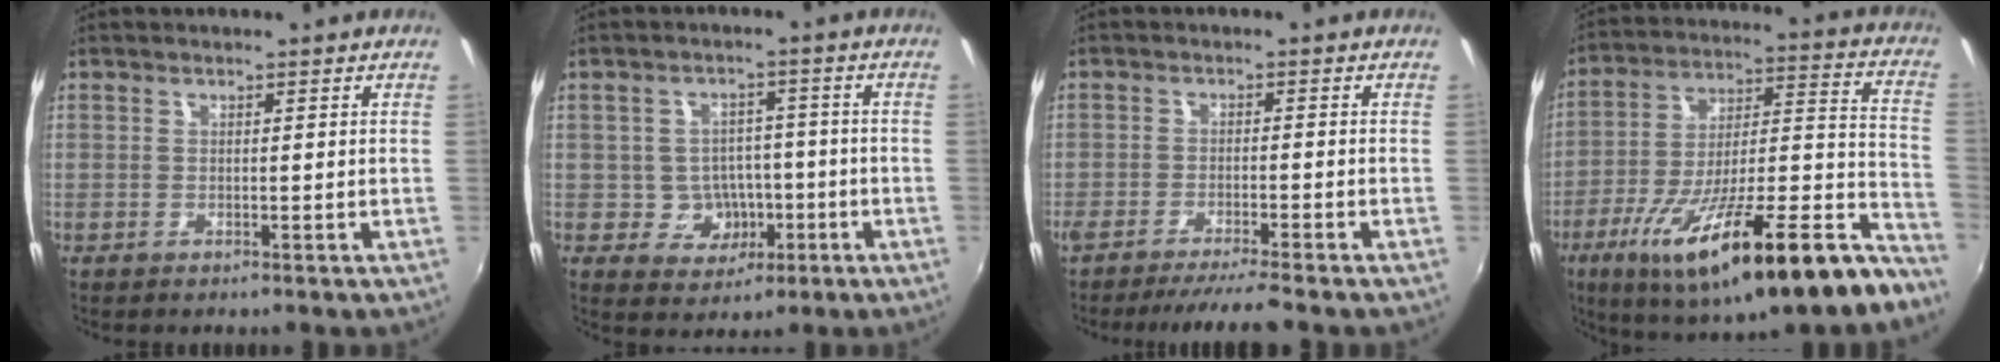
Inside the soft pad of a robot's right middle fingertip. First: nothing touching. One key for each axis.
{"total": 5.6, "fx": -1.4, "fy": 5.2, "fz": 1.4, "tx": -0.036, "ty": 0.013, "tz": -0.005}
{"total": 5.9, "fx": -5.2, "fy": -0.8, "fz": 2.7, "tx": -0.055, "ty": -0.011, "tz": -0.082}
{"total": 29.4, "fx": -19.2, "fy": 5.8, "fz": 21.5, "tx": -0.321, "ty": -0.034, "tz": -0.298}